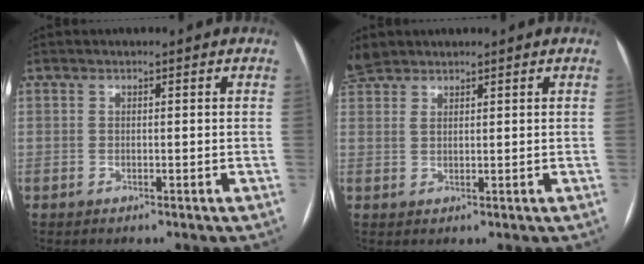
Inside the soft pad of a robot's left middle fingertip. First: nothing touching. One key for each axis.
{"total": 3.9, "fx": 3.5, "fy": 1.4, "fz": 0.9, "tx": -0.030, "ty": 0.015, "tz": 0.075}